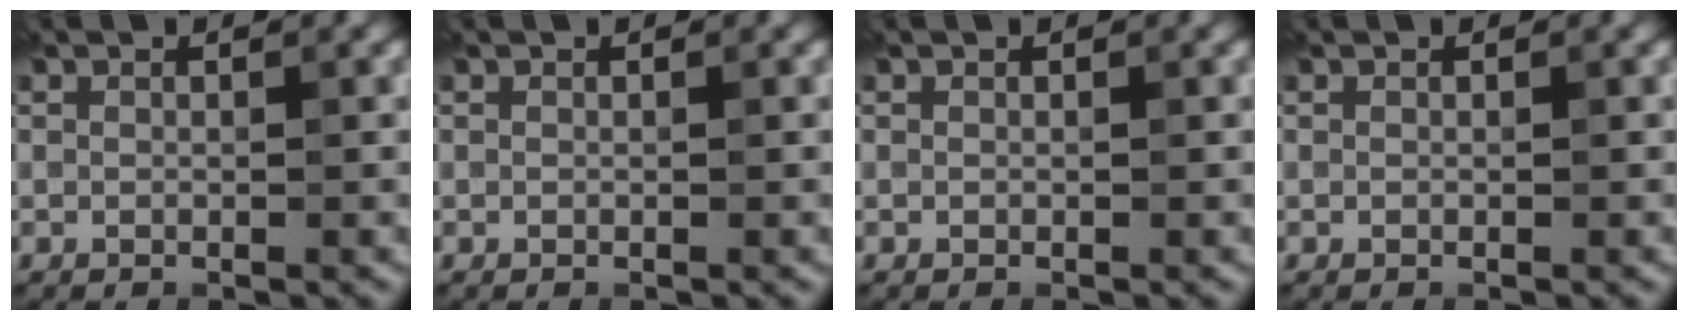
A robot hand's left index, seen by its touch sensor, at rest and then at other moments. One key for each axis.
{"total": 0.0}
{"total": 0.0}
{"total": 0.0}